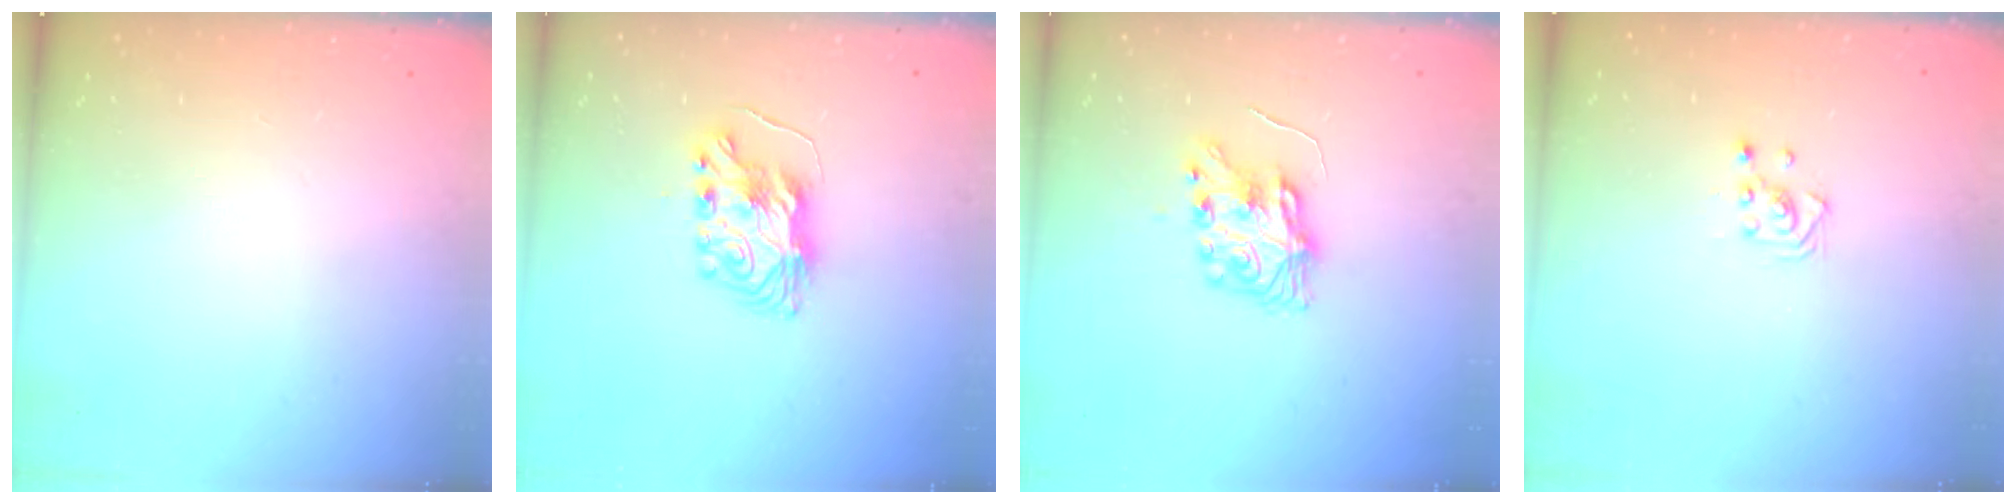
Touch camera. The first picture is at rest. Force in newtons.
{"total": 8.6, "press": 8.5, "slide": 0.7}
{"total": 8.1, "press": 8.1, "slide": 0.2}
{"total": 2.9, "press": 2.8, "slide": 0.3}